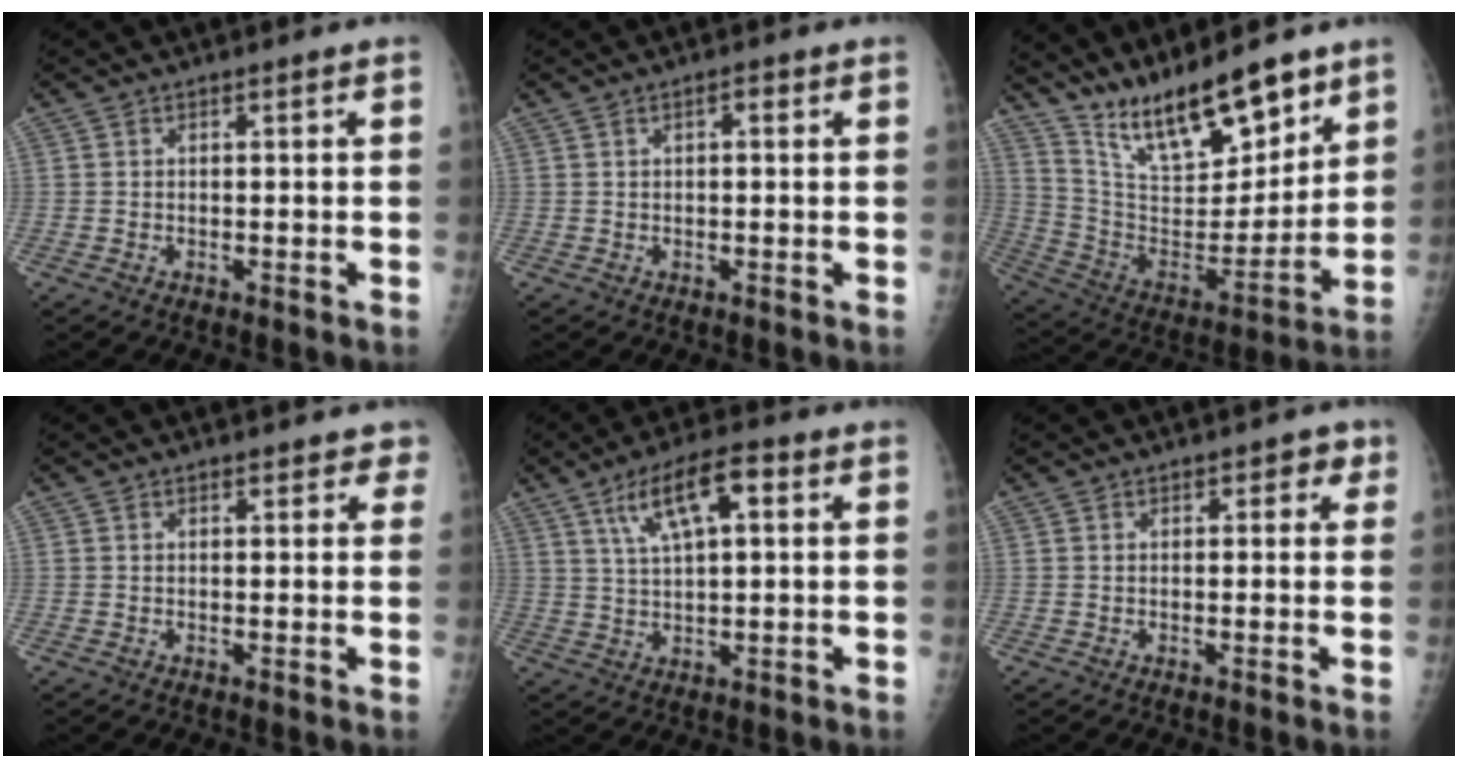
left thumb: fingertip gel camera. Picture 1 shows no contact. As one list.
[{"total": 1.6, "force": [0.6, 0.6, 1.3], "torque": [-0.019, 0.003, 0.008]}, {"total": 19.1, "force": [14.5, 6.0, 10.9], "torque": [-0.137, -0.084, 0.269]}, {"total": 2.5, "force": [2.0, 1.3, 1.0], "torque": [0.024, -0.002, 0.015]}, {"total": 10.5, "force": [4.1, 3.8, 8.9], "torque": [-0.150, 0.005, 0.073]}, {"total": 2.2, "force": [1.1, 1.5, 1.2], "torque": [0.012, 0.001, 0.008]}]